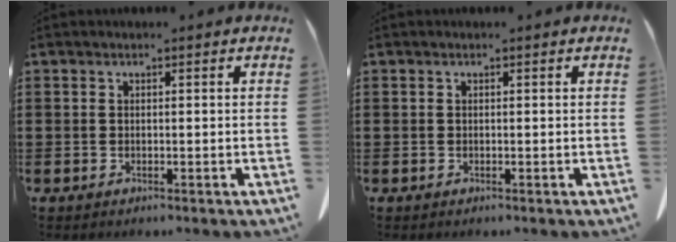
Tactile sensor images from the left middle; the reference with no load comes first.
{"total": 0.0}